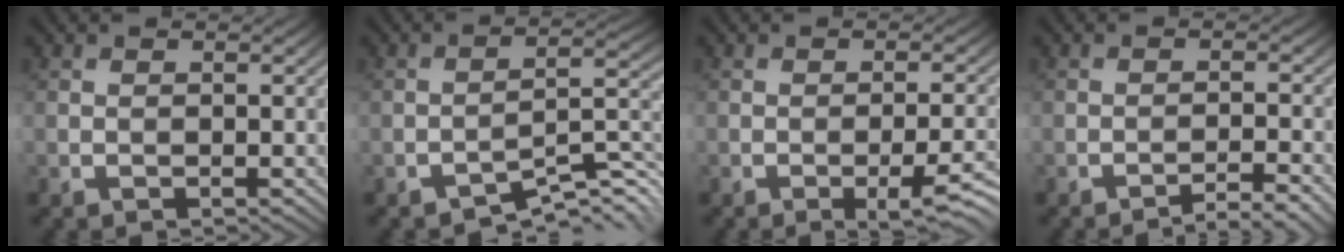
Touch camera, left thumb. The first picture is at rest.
{"total": 5.1, "force": [-4.5, 0.8, 2.2], "torque": [-0.016, 0.007, -0.072]}
{"total": 4.9, "force": [-2.3, 0.9, 4.2], "torque": [-0.060, 0.001, -0.027]}
{"total": 2.8, "force": [-2.4, -0.6, 1.2], "torque": [-0.021, 0.009, -0.039]}